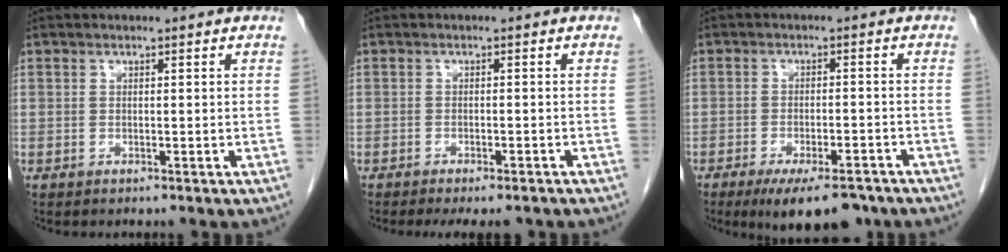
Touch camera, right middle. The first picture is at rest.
{"total": 5.7, "force": [-4.8, 1.5, 2.7], "torque": [-0.028, -0.009, -0.063]}
{"total": 9.7, "force": [-7.4, 2.7, 5.8], "torque": [-0.079, -0.010, -0.109]}